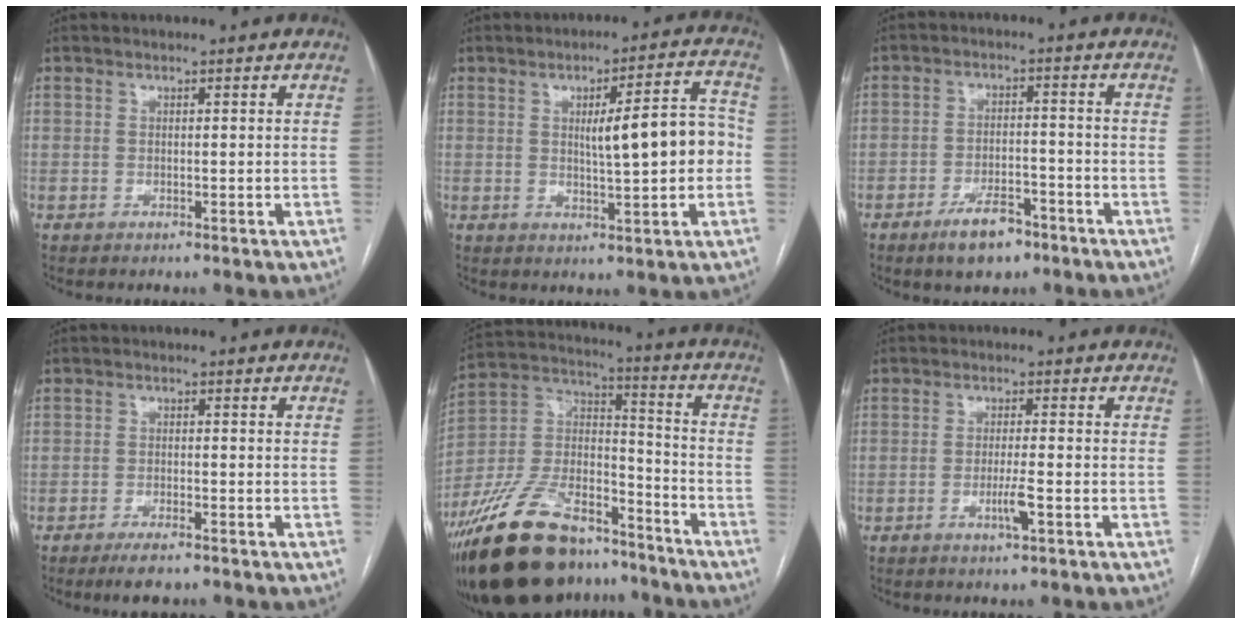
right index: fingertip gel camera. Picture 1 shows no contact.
{"total": 9.4, "force": [0.1, 1.6, 9.3], "torque": [-0.127, 0.022, 0.005]}
{"total": 6.5, "force": [-4.4, 2.7, 3.9], "torque": [-0.072, 0.000, -0.071]}
{"total": 3.7, "force": [-2.9, 0.7, 2.3], "torque": [-0.044, -0.005, -0.048]}
{"total": 24.9, "force": [-18.7, 10.5, 12.7], "torque": [-0.289, 0.009, -0.330]}
{"total": 3.3, "force": [-1.4, -0.1, 3.0], "torque": [-0.058, -0.005, -0.025]}